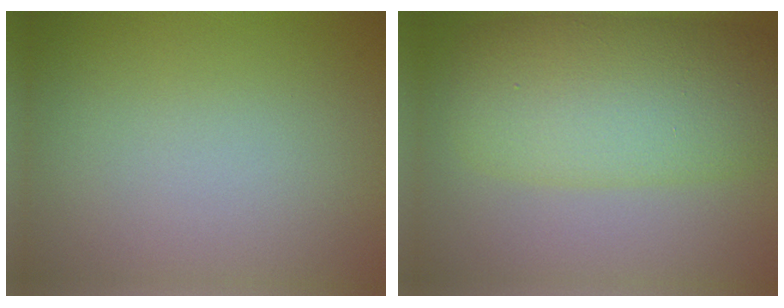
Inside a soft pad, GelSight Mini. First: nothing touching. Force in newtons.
{"total": 9.3, "press": 9.3, "slide": 0.2}